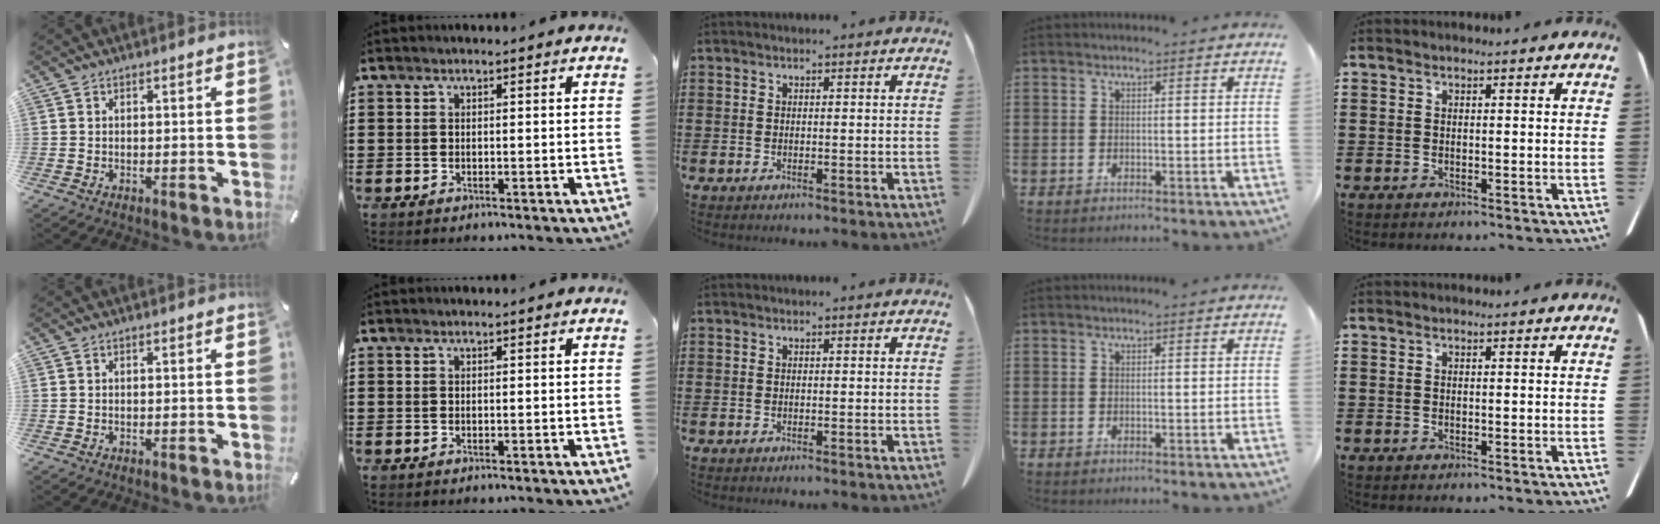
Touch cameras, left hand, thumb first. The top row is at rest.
{}